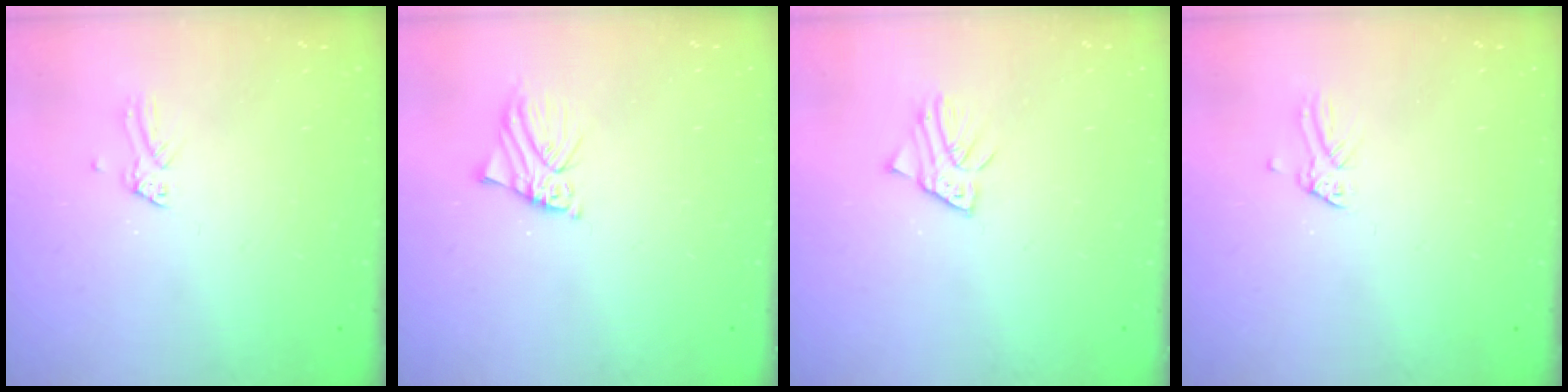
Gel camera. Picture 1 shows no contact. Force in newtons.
{"total": 2.7, "press": 2.7, "slide": 0.4}
{"total": 2.6, "press": 2.6, "slide": 0.2}
{"total": 0.0}